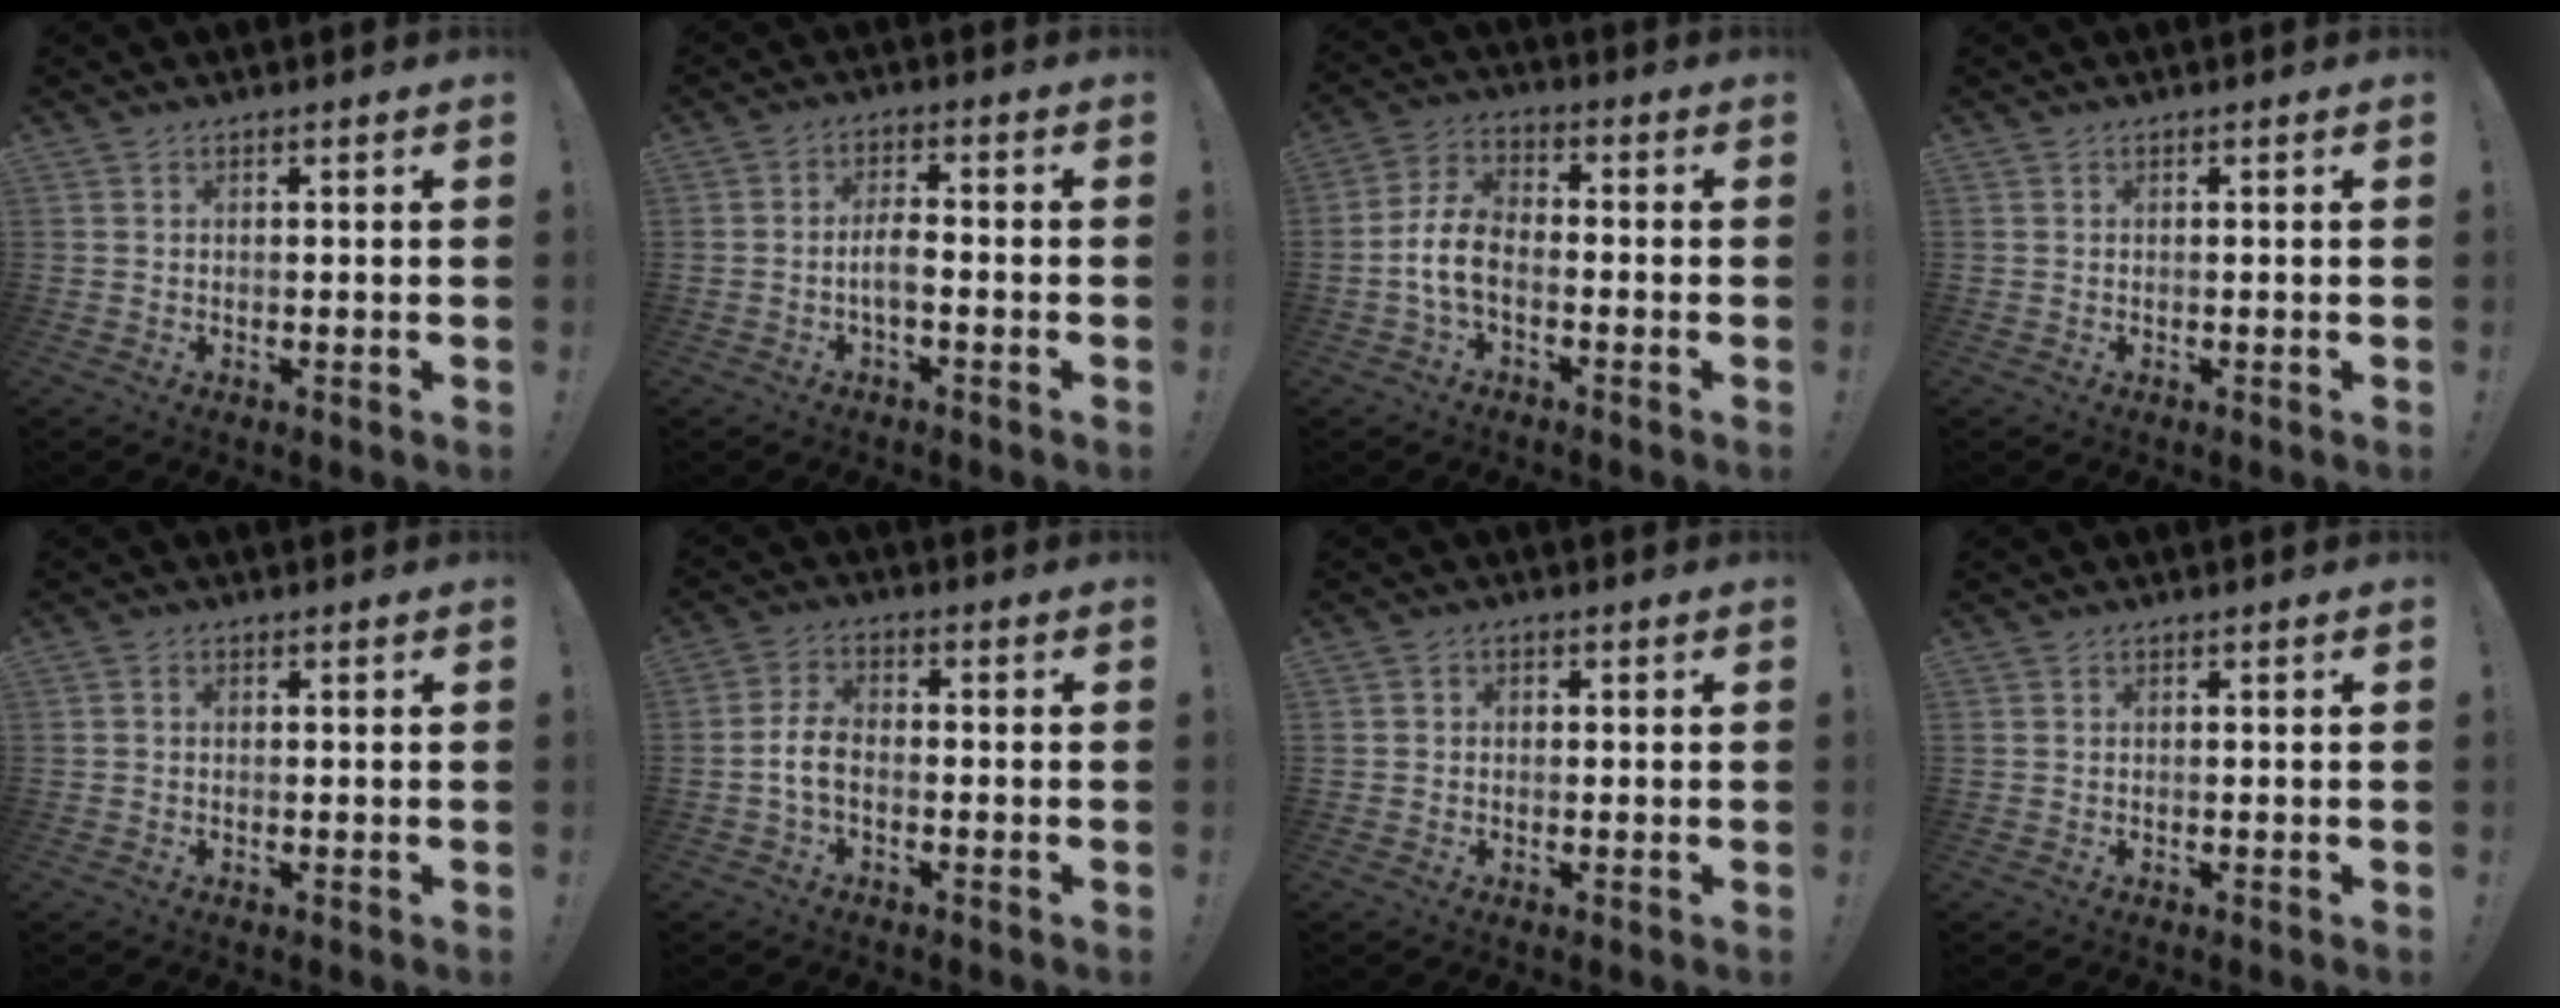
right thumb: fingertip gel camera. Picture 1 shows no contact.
{"total": 4.8, "force": [-1.5, 1.6, 4.3], "torque": [-0.085, 0.001, -0.031]}
{"total": 8.7, "force": [-2.5, 5.1, 6.6], "torque": [-0.140, 0.008, -0.042]}
{"total": 0.0}
{"total": 0.6, "force": [-0.3, 0.5, 0.2], "torque": [-0.007, 0.003, -0.005]}
{"total": 6.0, "force": [-1.6, 3.2, 4.9], "torque": [-0.106, 0.004, -0.028]}
{"total": 1.4, "force": [-0.6, 1.2, 0.5], "torque": [-0.007, 0.005, -0.011]}
{"total": 0.0}